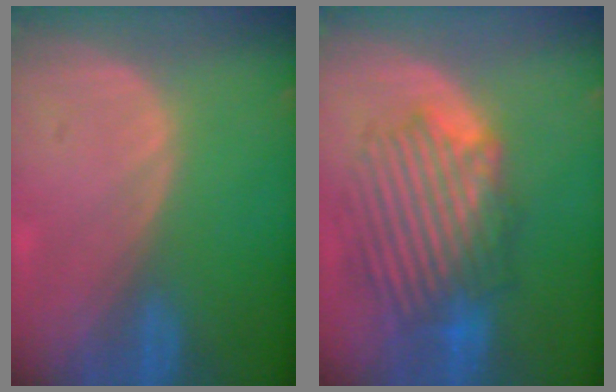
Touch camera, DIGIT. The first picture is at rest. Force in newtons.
{"total": 9.1, "press": 9.1, "slide": 0.8}